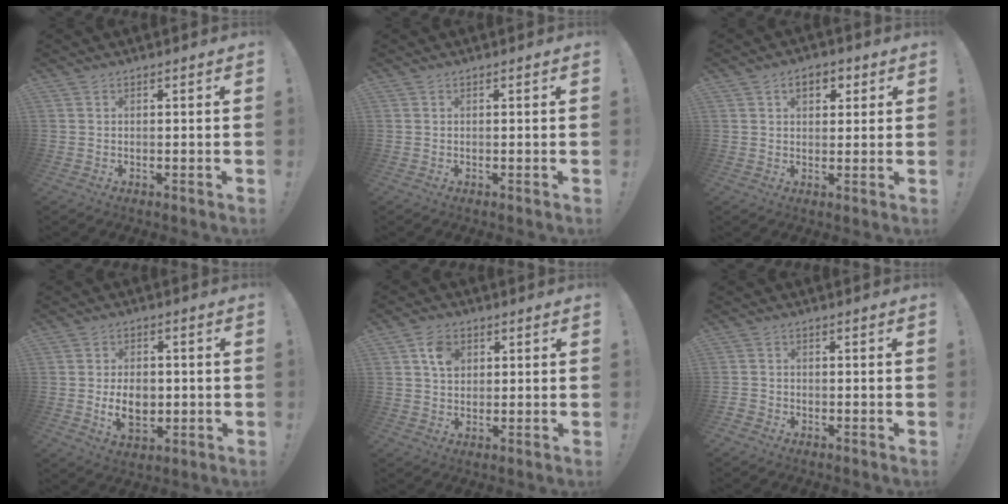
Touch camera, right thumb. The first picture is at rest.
{"total": 0.0}
{"total": 5.5, "force": [2.0, 3.7, 3.5], "torque": [-0.047, 0.004, 0.032]}
{"total": 8.4, "force": [-1.2, 5.8, 6.0], "torque": [-0.088, -0.003, -0.023]}
{"total": 6.7, "force": [2.4, 5.1, 3.6], "torque": [-0.056, 0.004, 0.044]}
{"total": 1.4, "force": [-0.9, 1.0, 0.4], "torque": [-0.005, 0.007, -0.017]}